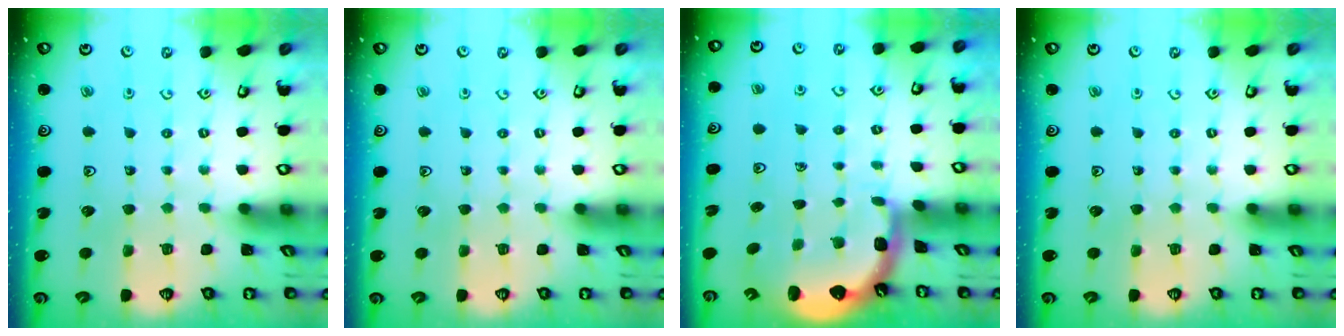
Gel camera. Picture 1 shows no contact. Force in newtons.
{"total": 0.0}
{"total": 2.7, "press": 1.4, "slide": 2.3}
{"total": 0.0}